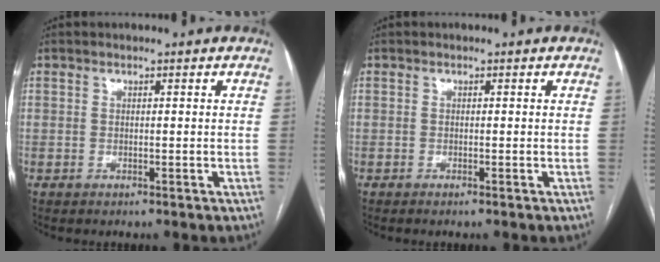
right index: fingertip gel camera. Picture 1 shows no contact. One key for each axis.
{"total": 0.0}